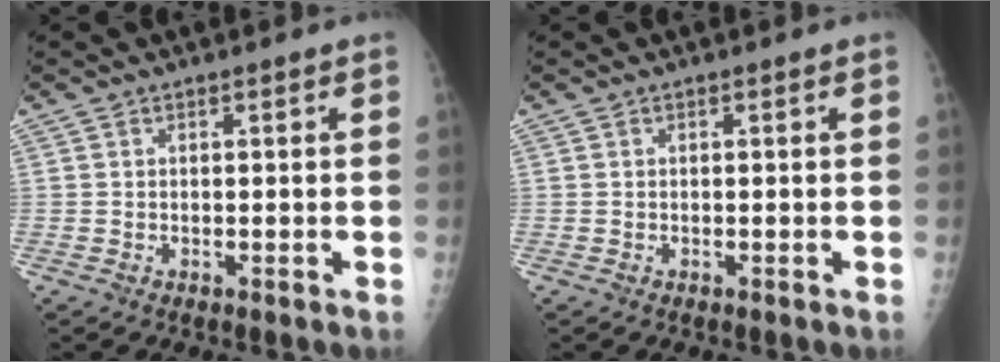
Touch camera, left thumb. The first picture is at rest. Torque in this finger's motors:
{"motor_torque": [-0.03, -0.02, 0.00, 0.00, 0.00]}